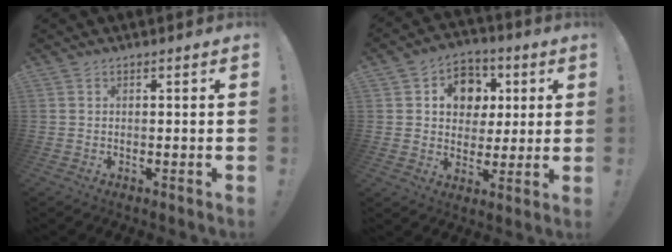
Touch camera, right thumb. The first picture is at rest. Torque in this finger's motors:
{"motor_torque": [1.61, 1.49, 0.33, -0.01, 0.02]}